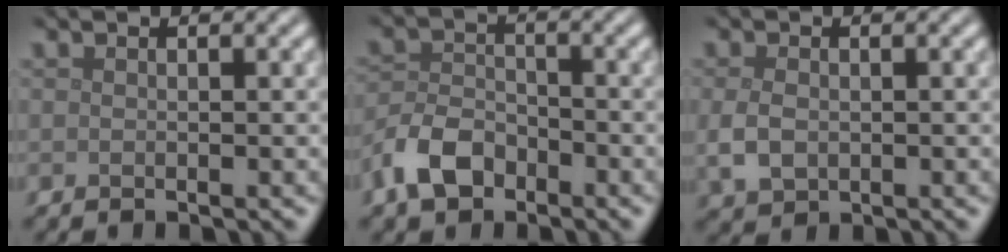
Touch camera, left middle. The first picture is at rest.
{"total": 4.3, "force": [-2.7, 2.5, 2.2], "torque": [-0.041, 0.003, -0.062]}
{"total": 2.6, "force": [-0.2, 1.9, 1.7], "torque": [-0.041, -0.005, -0.002]}